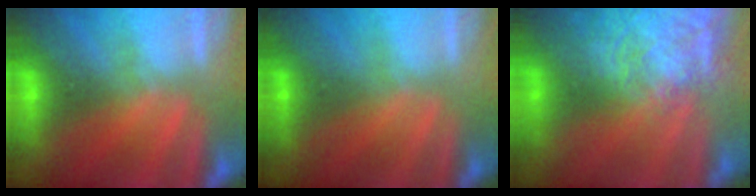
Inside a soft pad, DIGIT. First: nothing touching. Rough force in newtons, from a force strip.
{"total": 2.6}
{"total": 7.8}